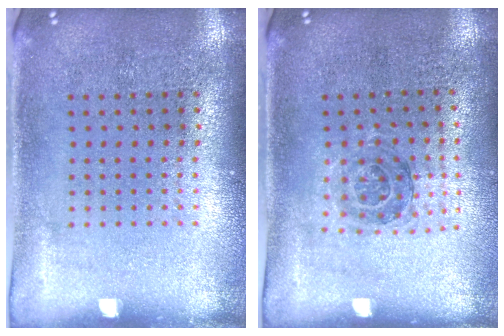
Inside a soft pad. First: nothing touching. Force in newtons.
{"total": 1.0, "press": 1.0, "slide": 0.1}